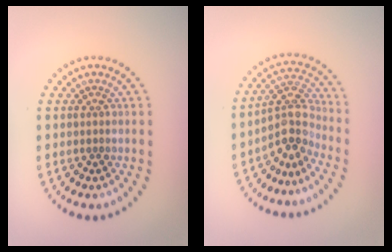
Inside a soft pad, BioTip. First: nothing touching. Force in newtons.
{"total": 3.7, "press": 2.7, "slide": 2.5}